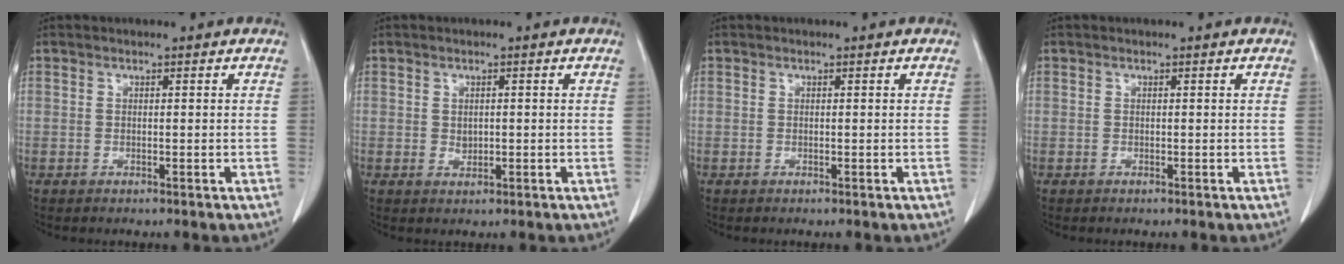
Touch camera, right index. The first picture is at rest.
{"total": 1.3, "force": [0.1, 1.0, 0.9], "torque": [-0.013, -0.001, 0.004]}
{"total": 0.0}
{"total": 0.0}